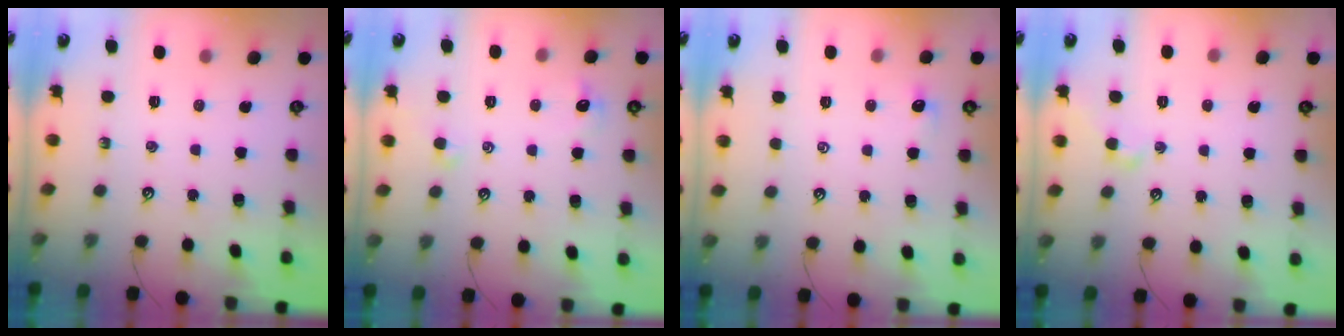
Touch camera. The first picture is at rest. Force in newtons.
{"total": 1.0, "press": 0.8, "slide": 0.6}
{"total": 1.6, "press": 1.6, "slide": 0.4}
{"total": 1.7, "press": 1.6, "slide": 0.7}